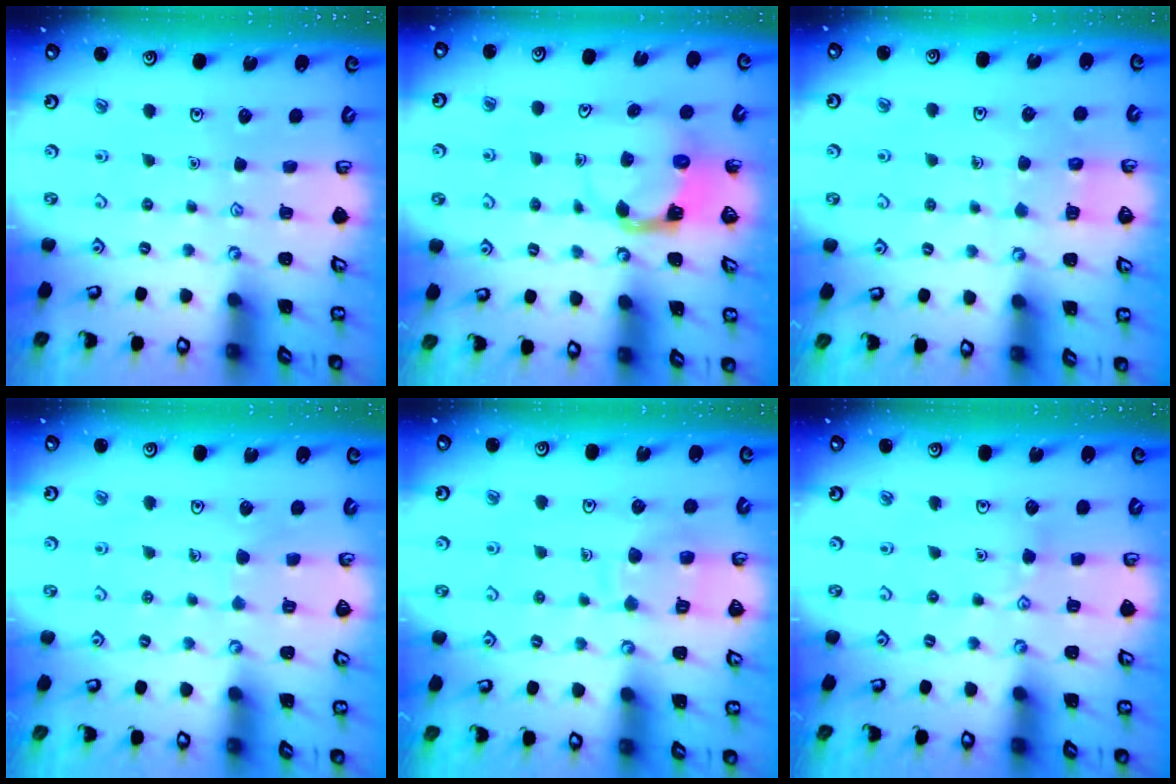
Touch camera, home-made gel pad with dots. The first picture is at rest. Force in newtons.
{"total": 3.7, "press": 3.6, "slide": 0.6}
{"total": 5.3, "press": 5.3, "slide": 0.5}
{"total": 3.9, "press": 3.9, "slide": 0.2}
{"total": 10.7, "press": 10.7, "slide": 0.9}
{"total": 4.4, "press": 4.4, "slide": 0.4}